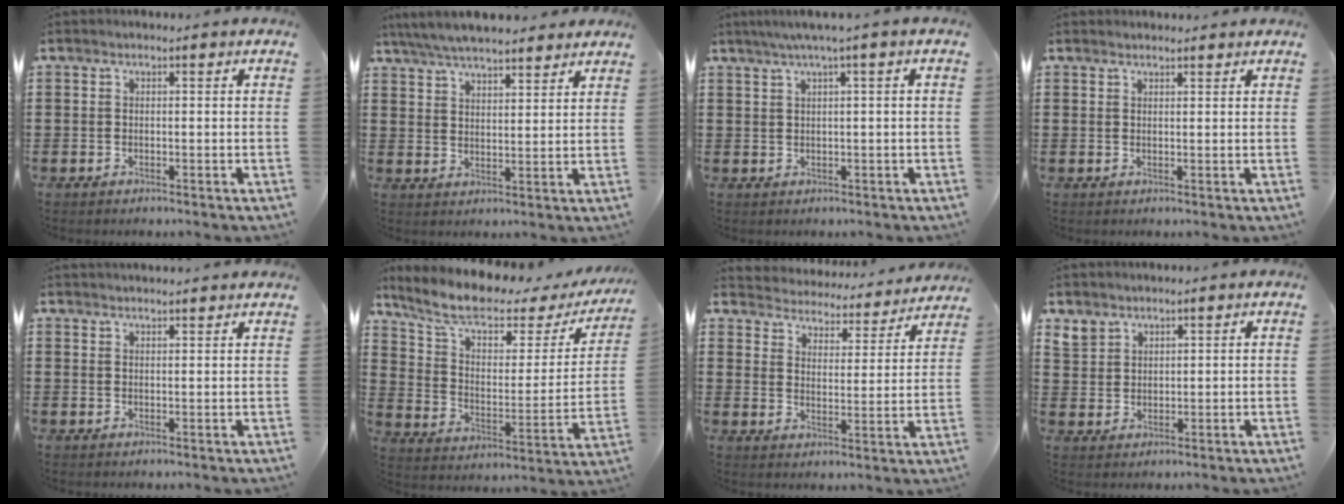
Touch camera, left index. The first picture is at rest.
{"total": 5.9, "force": [5.6, 0.7, 1.7], "torque": [-0.051, -0.016, 0.103]}
{"total": 2.2, "force": [0.7, -0.3, 2.1], "torque": [-0.038, -0.004, 0.011]}
{"total": 1.2, "force": [1.2, 0.2, 0.1], "torque": [-0.004, 0.001, 0.023]}
{"total": 1.7, "force": [1.7, -0.1, 0.1], "torque": [-0.005, 0.000, 0.035]}
{"total": 9.2, "force": [7.2, 2.2, 5.3], "torque": [-0.131, -0.043, 0.124]}
{"total": 3.9, "force": [3.9, 0.0, -0.4], "torque": [-0.019, -0.038, 0.061]}
{"total": 3.0, "force": [2.4, 1.8, 0.2], "torque": [-0.015, 0.005, 0.048]}